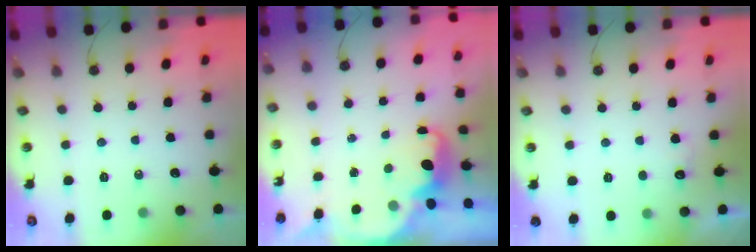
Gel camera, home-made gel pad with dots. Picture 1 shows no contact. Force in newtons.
{"total": 2.5, "press": 2.4, "slide": 0.6}
{"total": 5.1, "press": 5.1, "slide": 0.8}